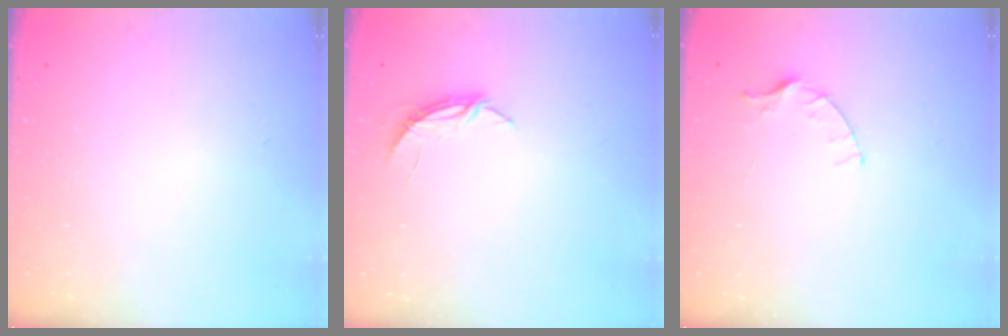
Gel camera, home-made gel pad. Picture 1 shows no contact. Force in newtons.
{"total": 4.4, "press": 4.3, "slide": 0.4}
{"total": 3.4, "press": 3.4, "slide": 0.4}